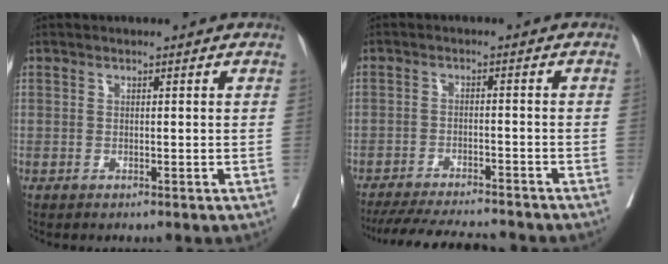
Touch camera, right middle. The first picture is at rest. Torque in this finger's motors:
{"motor_torque": [0.23, -0.34, 0.22, 0.07]}